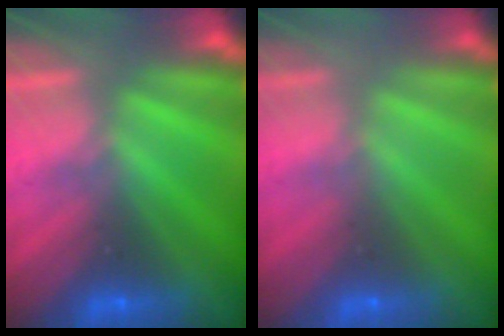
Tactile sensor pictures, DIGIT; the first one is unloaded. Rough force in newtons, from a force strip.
{"total": 4.5}